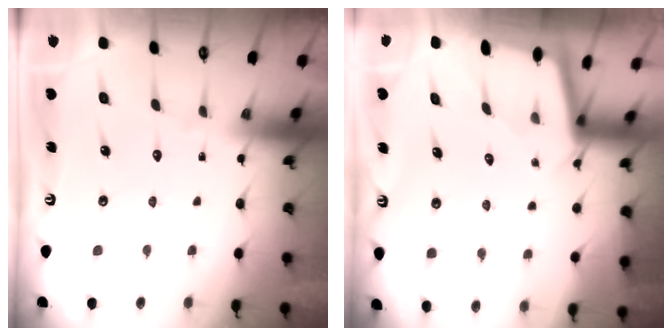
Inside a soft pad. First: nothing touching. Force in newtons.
{"total": 2.1, "press": 2.1, "slide": 0.1}